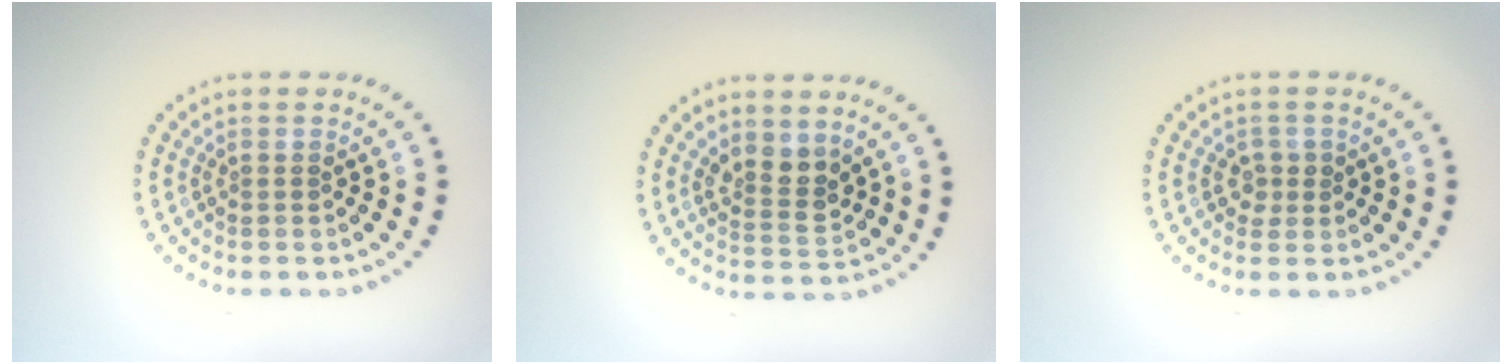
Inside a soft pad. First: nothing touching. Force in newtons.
{"total": 2.7, "press": 2.4, "slide": 1.2}
{"total": 1.2, "press": 1.1, "slide": 0.4}